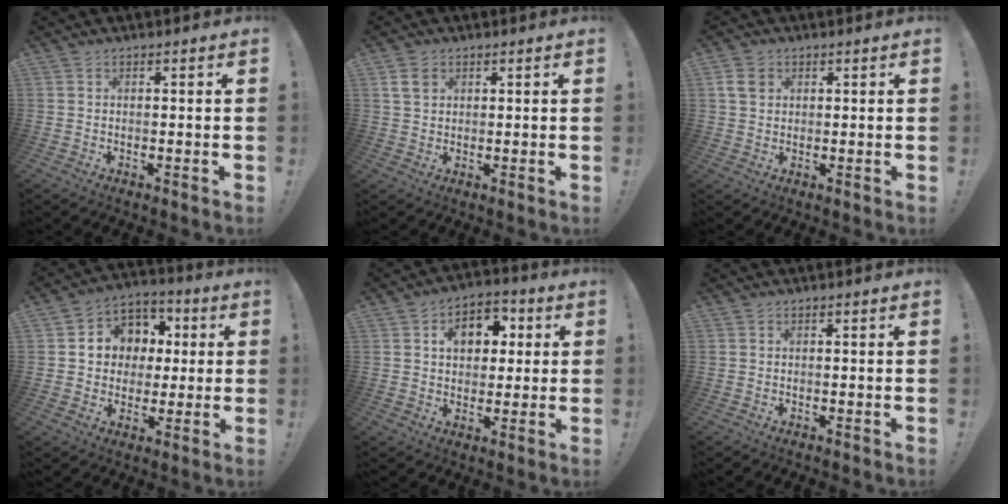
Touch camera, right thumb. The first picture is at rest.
{"total": 4.0, "force": [1.7, 2.8, 2.2], "torque": [-0.032, 0.001, 0.033]}
{"total": 5.0, "force": [1.6, 3.7, 2.9], "torque": [-0.043, 0.005, 0.034]}
{"total": 9.9, "force": [0.6, 9.4, 2.9], "torque": [-0.035, 0.000, 0.022]}
{"total": 10.0, "force": [2.8, 7.7, 5.8], "torque": [-0.082, 0.003, 0.052]}
{"total": 0.0}